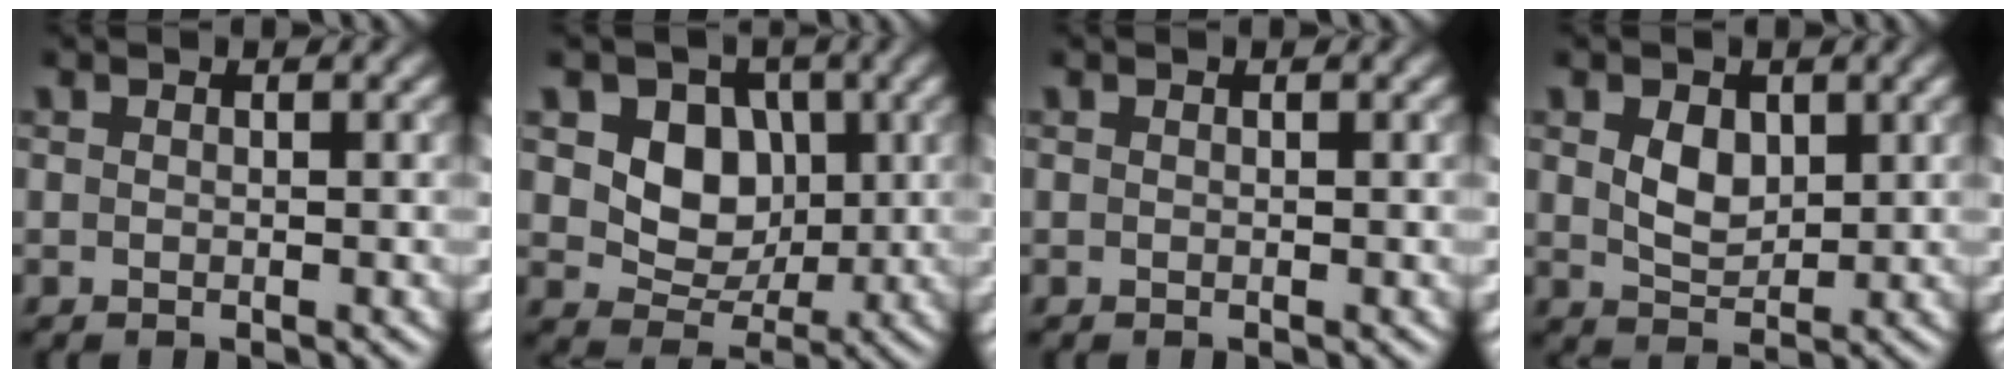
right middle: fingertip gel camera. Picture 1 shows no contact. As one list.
[{"total": 5.5, "force": [1.1, 4.4, 3.2], "torque": [-0.055, -0.006, 0.010]}, {"total": 0.0}, {"total": 2.8, "force": [0.9, 1.9, 1.9], "torque": [-0.040, -0.003, 0.019]}]